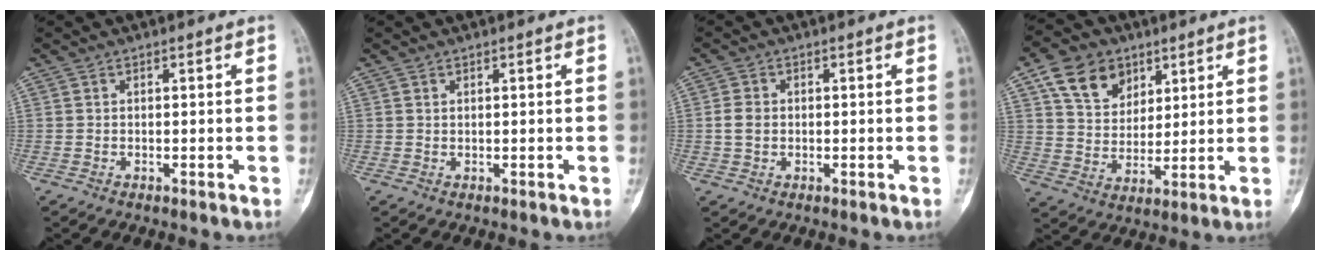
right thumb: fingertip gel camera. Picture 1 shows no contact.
{"total": 0.0}
{"total": 2.9, "force": [0.0, 2.3, 1.8], "torque": [-0.028, 0.005, -0.001]}
{"total": 11.7, "force": [6.0, 8.5, 5.4], "torque": [-0.069, -0.020, 0.112]}